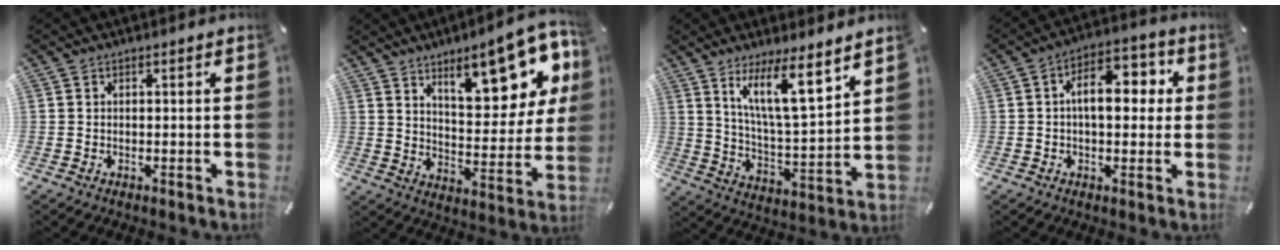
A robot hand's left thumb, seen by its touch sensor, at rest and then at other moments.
{"total": 19.2, "force": [11.1, 7.8, 13.6], "torque": [-0.170, -0.073, 0.178]}
{"total": 14.3, "force": [9.6, 3.5, 10.0], "torque": [-0.186, -0.051, 0.165]}
{"total": 10.8, "force": [1.2, 6.2, 8.7], "torque": [-0.116, 0.003, 0.015]}